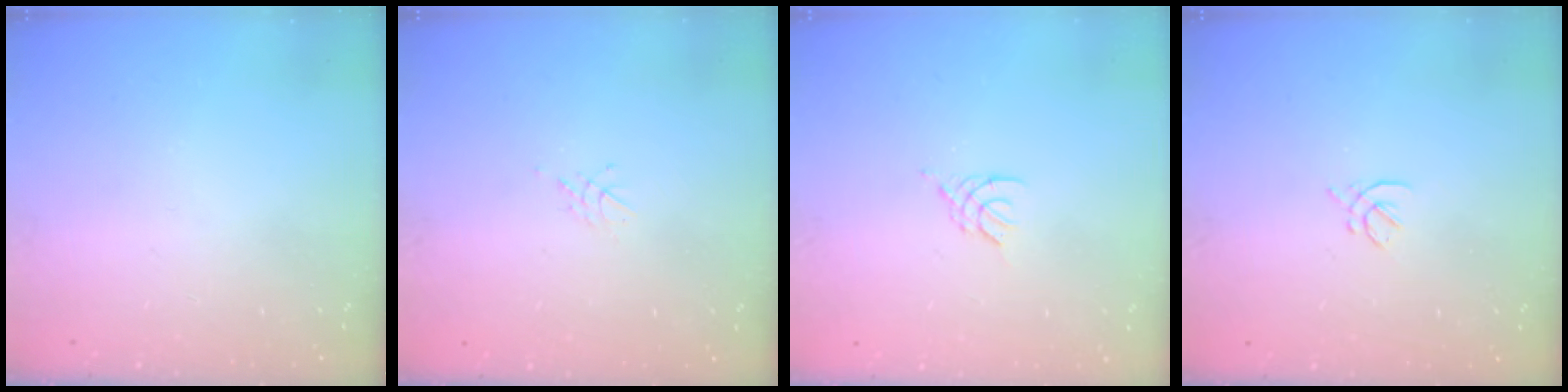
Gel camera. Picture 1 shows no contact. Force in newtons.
{"total": 5.1, "press": 5.1, "slide": 0.2}
{"total": 2.4, "press": 2.3, "slide": 0.5}
{"total": 2.1, "press": 2.0, "slide": 0.7}